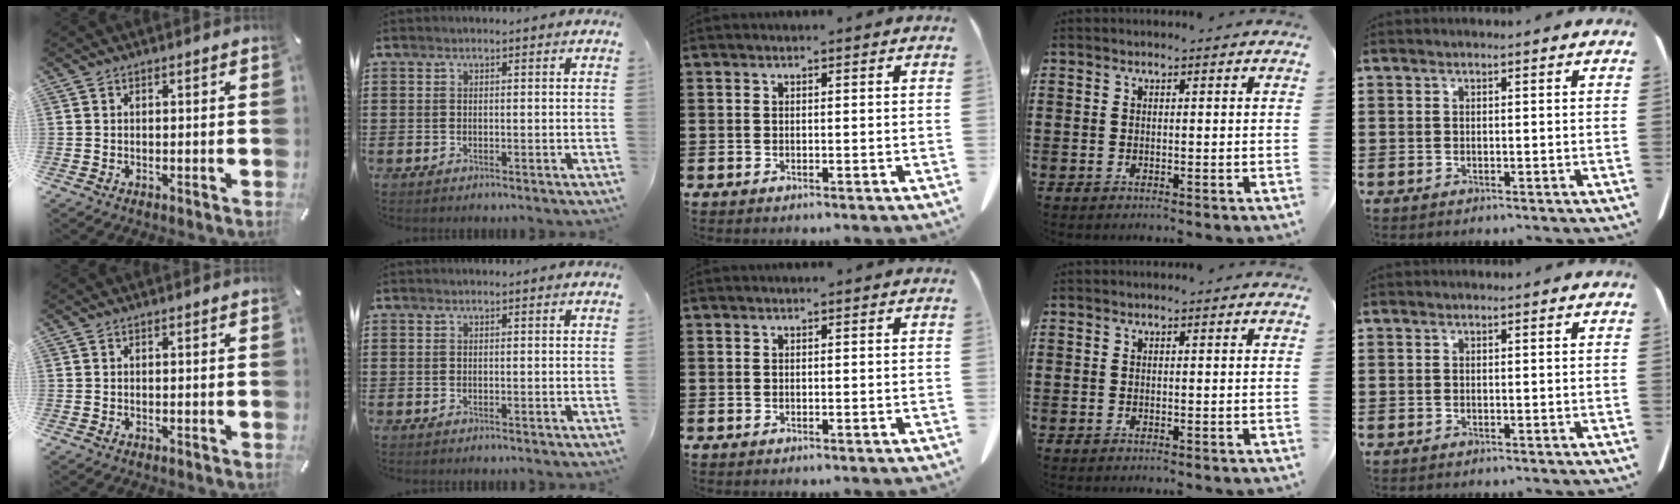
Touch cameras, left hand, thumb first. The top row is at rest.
{}